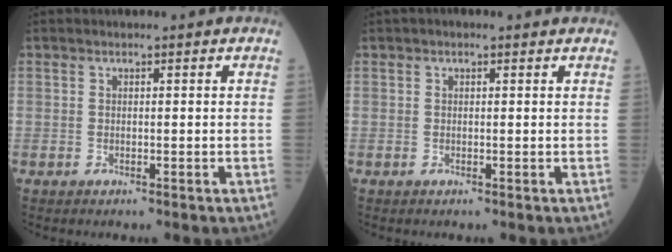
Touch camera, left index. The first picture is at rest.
{"total": 0.6, "force": [0.4, 0.4, 0.4], "torque": [-0.015, 0.010, 0.001]}